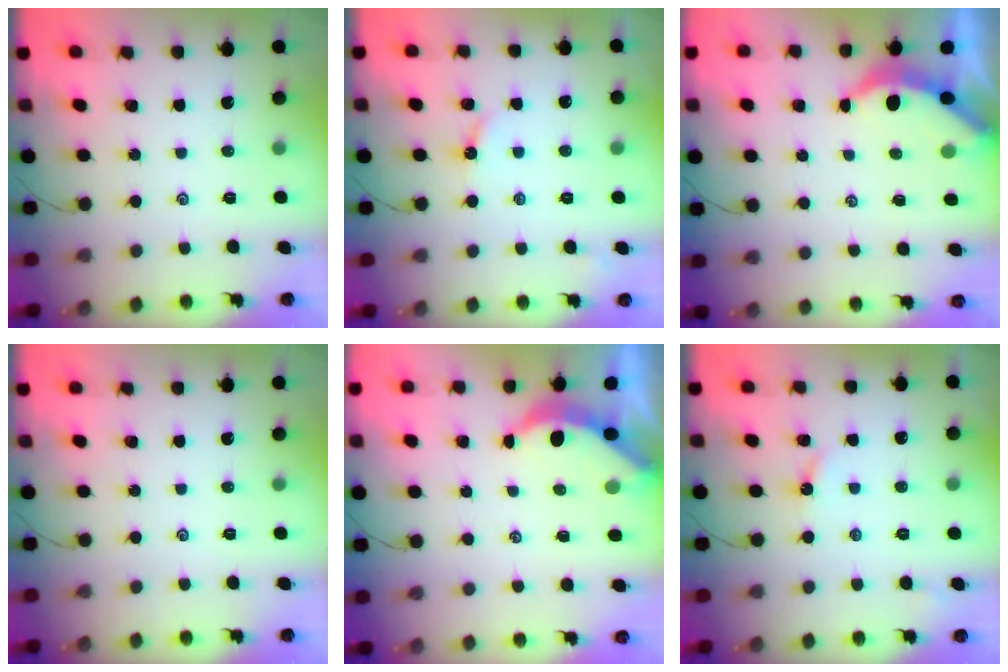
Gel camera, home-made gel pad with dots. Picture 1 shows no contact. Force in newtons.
{"total": 2.9, "press": 2.9, "slide": 0.2}
{"total": 3.7, "press": 3.7, "slide": 0.4}
{"total": 0.0}
{"total": 3.9, "press": 3.9, "slide": 0.5}
{"total": 2.6, "press": 2.6, "slide": 0.3}